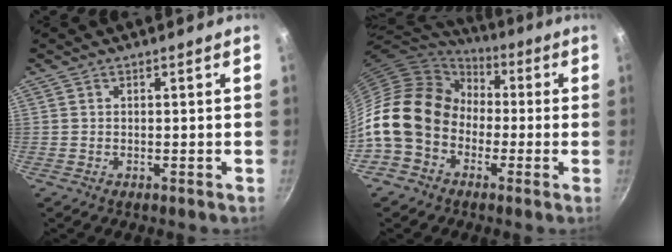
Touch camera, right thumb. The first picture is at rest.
{"total": 19.0, "force": [-1.3, 14.9, 11.7], "torque": [-0.194, 0.048, -0.033]}